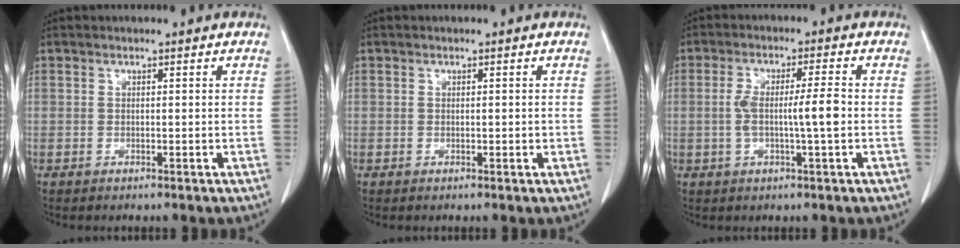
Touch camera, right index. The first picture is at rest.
{"total": 0.8, "force": [-0.1, 0.4, 0.6], "torque": [-0.009, -0.001, -0.001]}
{"total": 6.1, "force": [-0.6, 0.2, 6.1], "torque": [-0.117, 0.009, -0.009]}